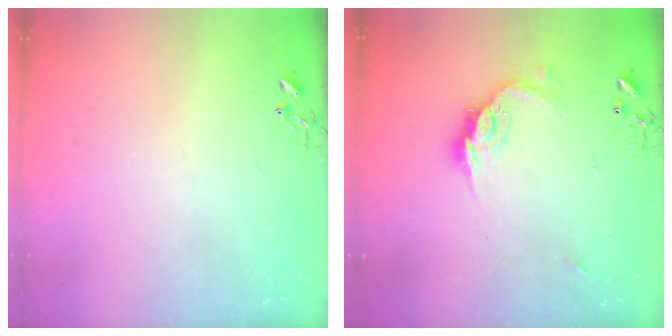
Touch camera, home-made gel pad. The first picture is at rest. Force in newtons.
{"total": 13.4, "press": 13.4, "slide": 1.1}